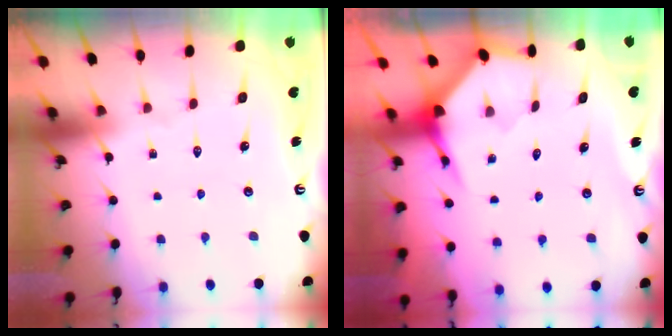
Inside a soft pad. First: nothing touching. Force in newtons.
{"total": 3.9, "press": 3.9, "slide": 0.5}